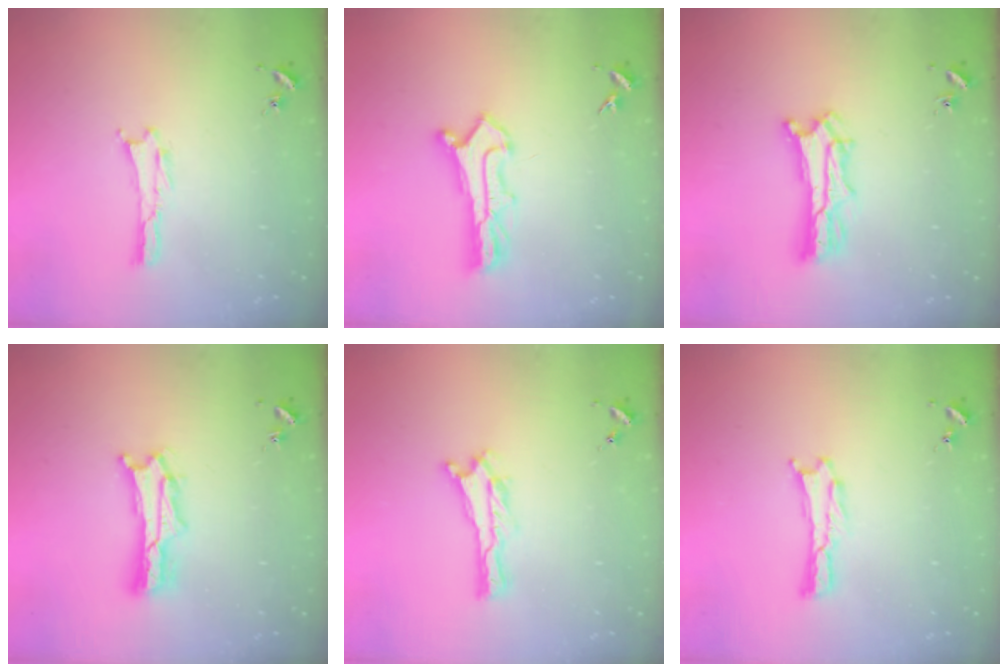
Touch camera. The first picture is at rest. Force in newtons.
{"total": 2.9, "press": 2.9, "slide": 0.3}
{"total": 4.6, "press": 4.6, "slide": 0.4}
{"total": 2.0, "press": 2.0, "slide": 0.3}
{"total": 0.0}
{"total": 0.0}